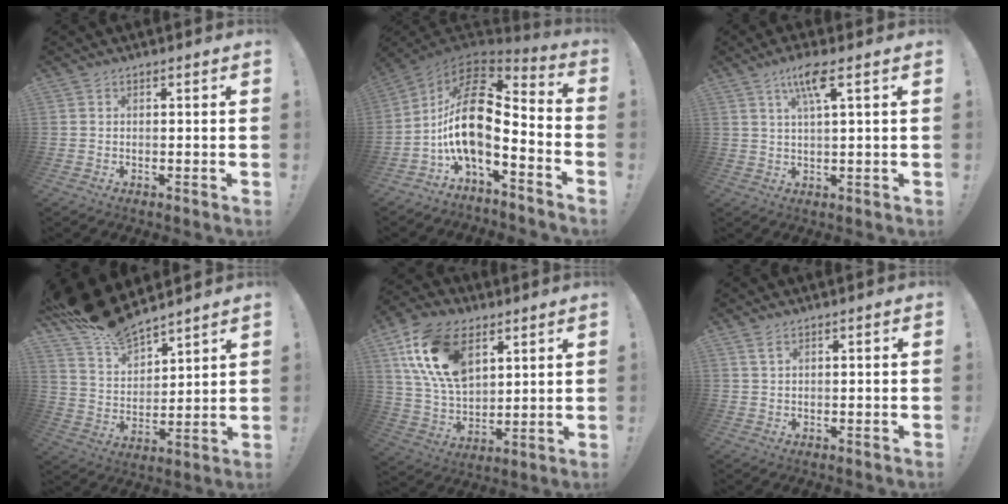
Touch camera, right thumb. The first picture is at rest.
{"total": 17.7, "force": [-0.1, 7.6, 15.9], "torque": [-0.316, -0.001, -0.005]}
{"total": 7.2, "force": [3.4, 0.9, 6.3], "torque": [-0.117, -0.001, 0.053]}
{"total": 12.5, "force": [11.7, 3.5, 3.0], "torque": [-0.083, -0.097, 0.211]}
{"total": 20.1, "force": [9.1, 12.4, 13.0], "torque": [-0.257, -0.038, 0.166]}
{"total": 2.3, "force": [1.4, 0.6, 1.7], "torque": [-0.027, -0.004, 0.023]}